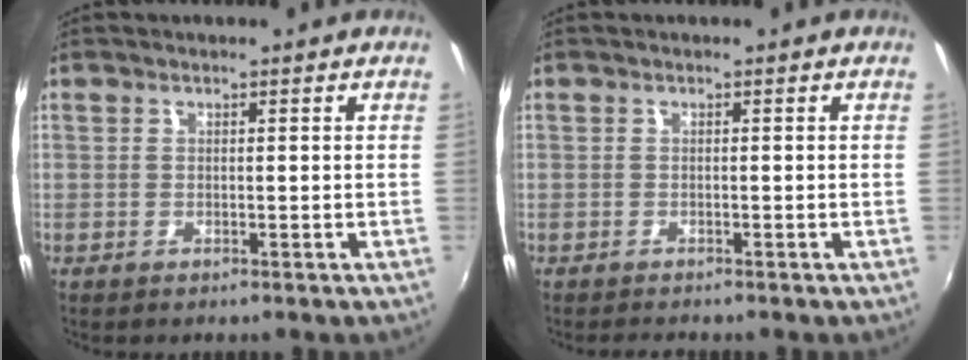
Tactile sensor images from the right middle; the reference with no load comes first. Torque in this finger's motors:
{"motor_torque": [0.01, 0.01, 0.07, 0.04]}